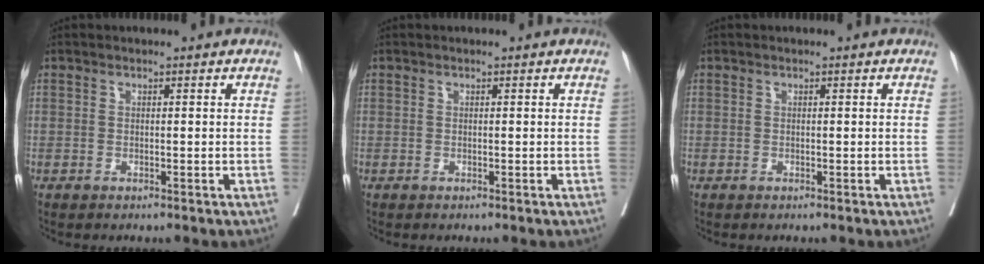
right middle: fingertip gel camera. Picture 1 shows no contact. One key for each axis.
{"total": 0.0}
{"total": 0.0}